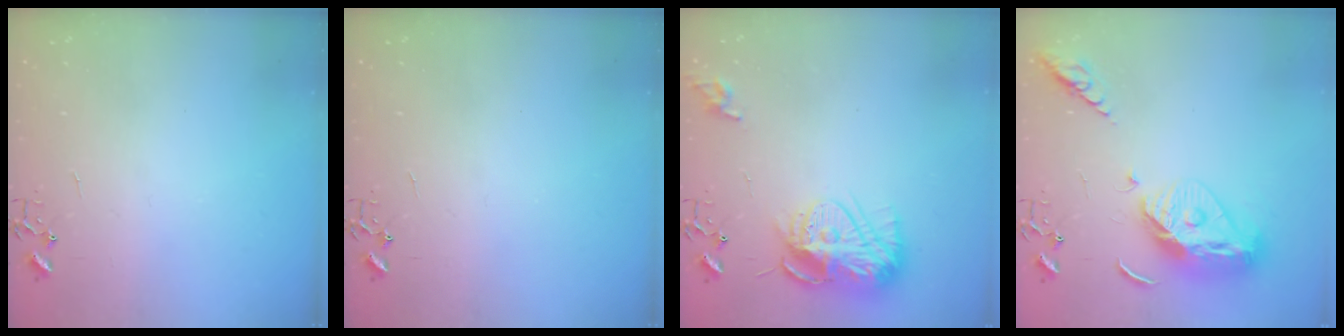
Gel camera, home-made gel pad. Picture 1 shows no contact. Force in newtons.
{"total": 0.0}
{"total": 15.3, "press": 15.3, "slide": 0.9}
{"total": 15.9, "press": 15.8, "slide": 1.5}